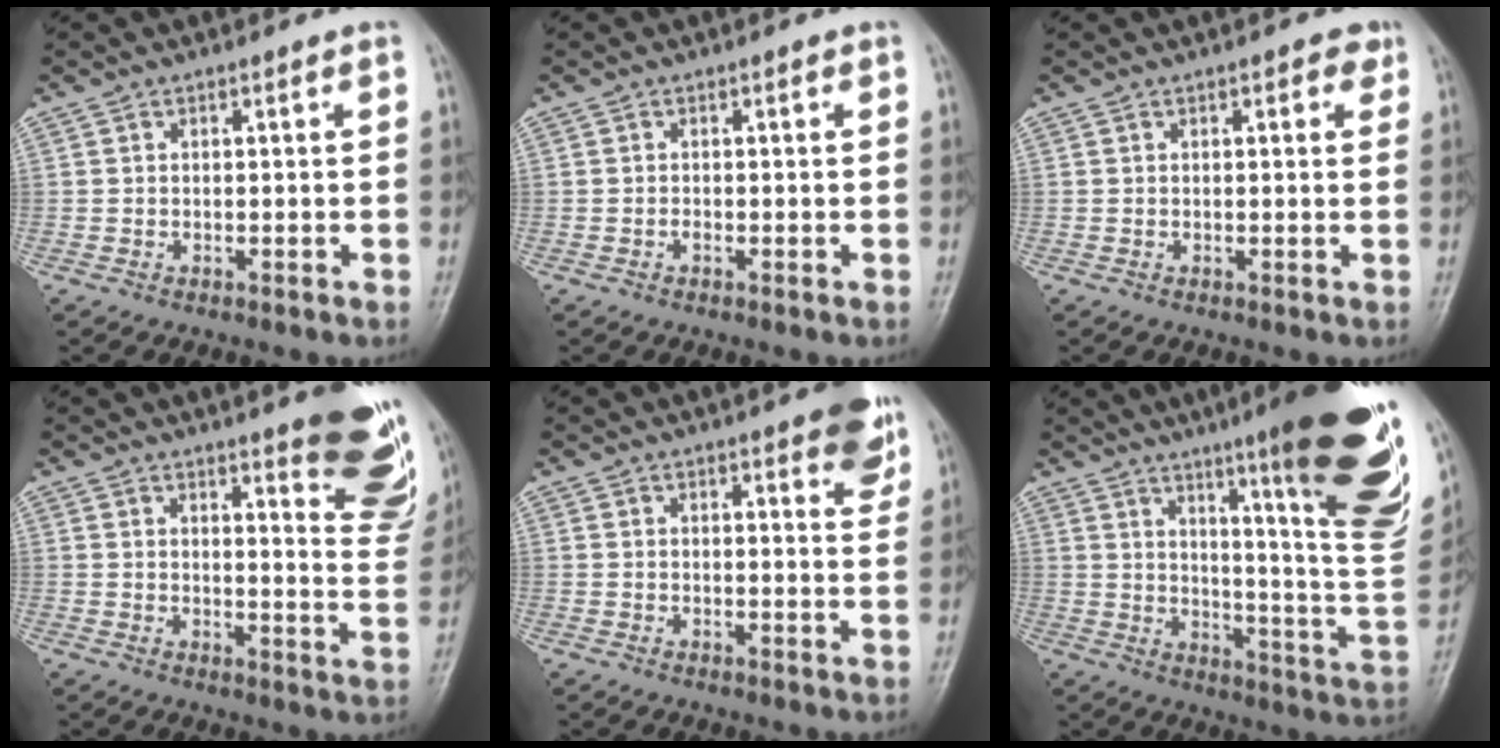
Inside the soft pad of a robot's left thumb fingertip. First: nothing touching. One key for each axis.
{"total": 0.5, "fx": -0.2, "fy": 0.4, "fz": 0.4, "tx": -0.001, "ty": 0.001, "tz": -0.007}
{"total": 2.5, "fx": 1.3, "fy": 1.2, "fz": 1.8, "tx": -0.011, "ty": -0.001, "tz": 0.011}
{"total": 14.8, "fx": 9.5, "fy": 3.7, "fz": 10.8, "tx": -0.092, "ty": -0.063, "tz": 0.111}
{"total": 7.3, "fx": 4.6, "fy": 2.2, "fz": 5.3, "tx": -0.046, "ty": -0.019, "tz": 0.054}
{"total": 24.7, "fx": 13.8, "fy": 3.0, "fz": 20.2, "tx": -0.252, "ty": -0.072, "tz": 0.199}